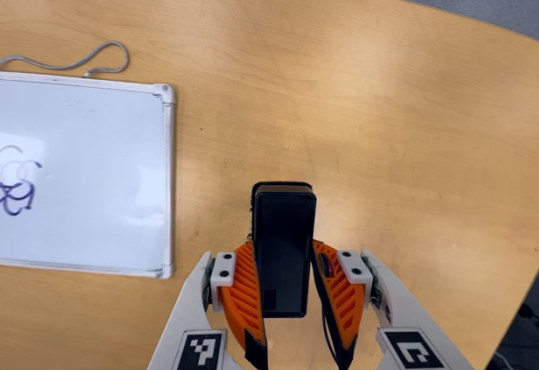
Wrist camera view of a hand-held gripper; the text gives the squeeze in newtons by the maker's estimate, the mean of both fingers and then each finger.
{"total": 4.4, "left": 2.8, "right": 5.9}